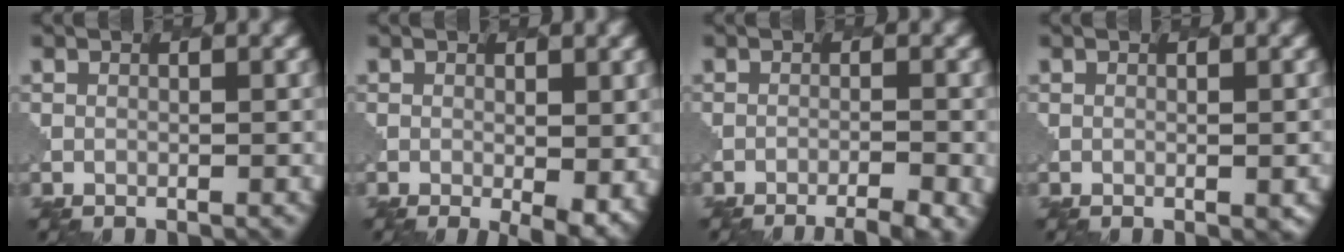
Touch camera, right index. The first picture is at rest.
{"total": 4.0, "force": [-0.7, 1.4, 3.7], "torque": [-0.045, -0.016, -0.003]}
{"total": 4.7, "force": [-3.5, 1.3, 3.0], "torque": [-0.034, 0.003, -0.042]}
{"total": 1.3, "force": [-0.2, 0.2, 1.3], "torque": [-0.013, -0.002, 0.001]}